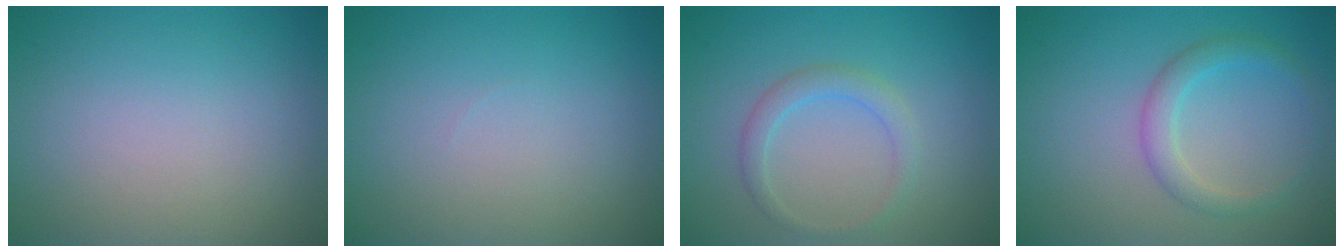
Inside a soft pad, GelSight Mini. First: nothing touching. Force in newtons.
{"total": 0.5, "press": 0.5, "slide": 0.0}
{"total": 1.9, "press": 1.9, "slide": 0.1}
{"total": 2.4, "press": 2.4, "slide": 0.2}